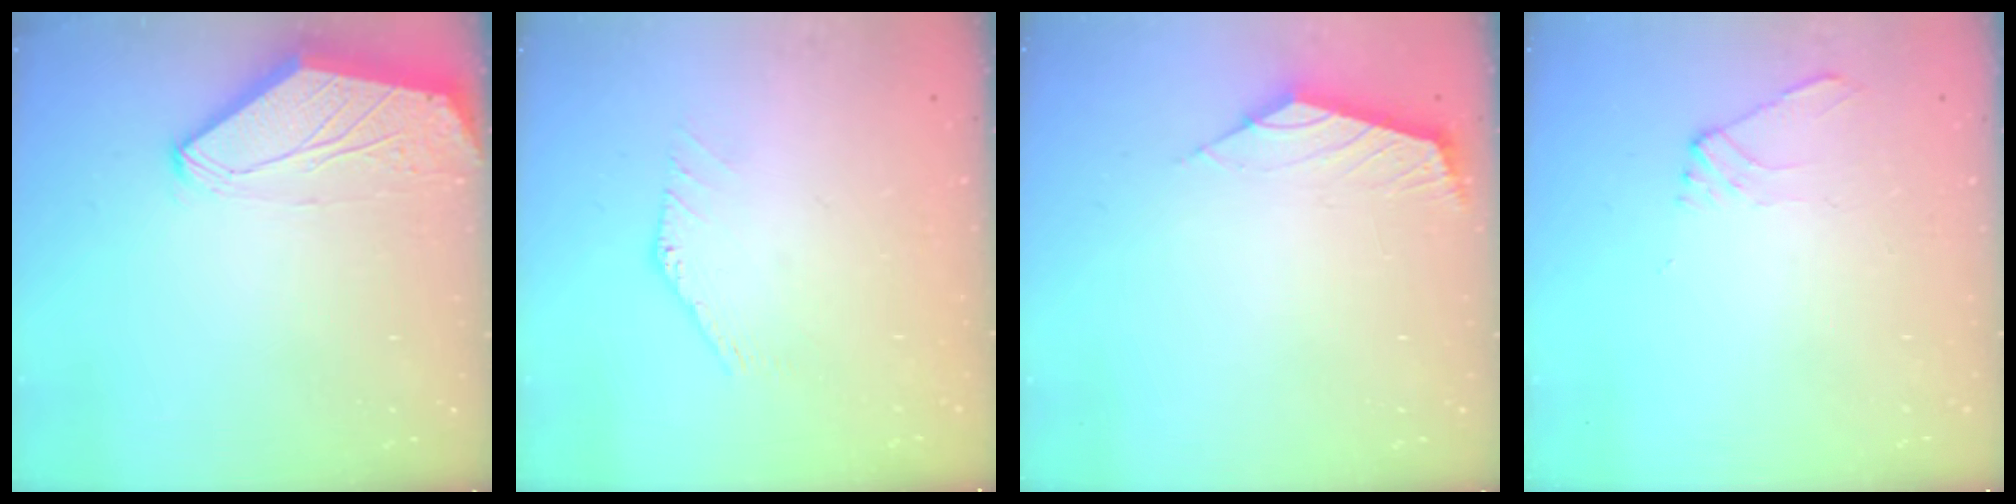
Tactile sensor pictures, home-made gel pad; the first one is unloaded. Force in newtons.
{"total": 0.5, "press": 0.5, "slide": 0.2}
{"total": 2.4, "press": 2.4, "slide": 0.4}
{"total": 3.2, "press": 3.2, "slide": 0.6}